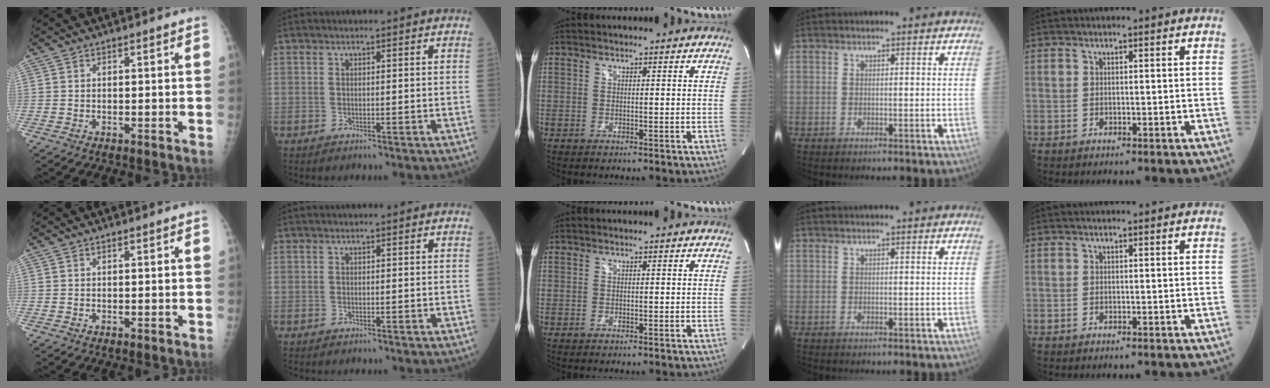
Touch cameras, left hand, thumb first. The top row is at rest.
{}